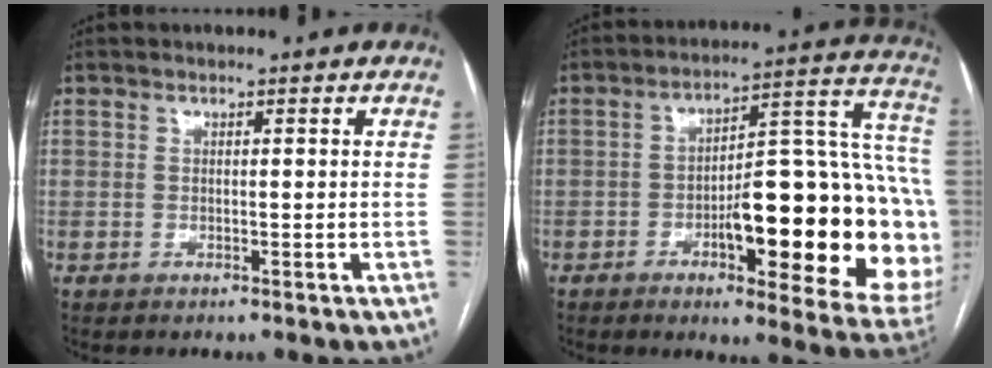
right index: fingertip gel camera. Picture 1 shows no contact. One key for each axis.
{"total": 27.2, "fx": -5.5, "fy": 6.6, "fz": 25.9, "tx": -0.263, "ty": 0.027, "tz": -0.061}